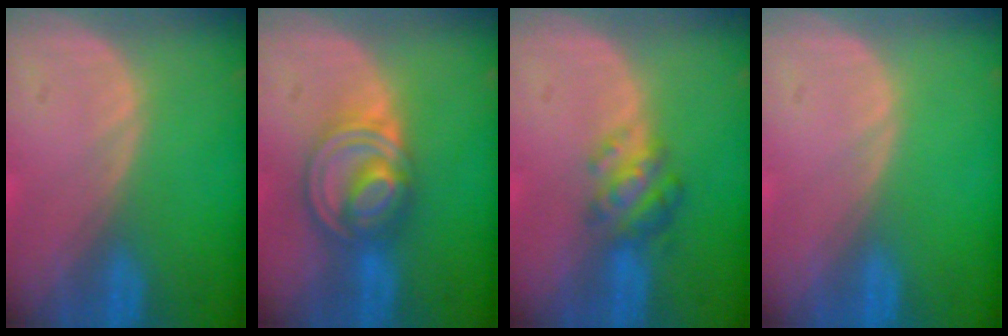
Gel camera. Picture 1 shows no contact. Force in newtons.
{"total": 7.9, "press": 6.9, "slide": 3.9}
{"total": 4.5, "press": 4.5, "slide": 0.6}
{"total": 0.0}